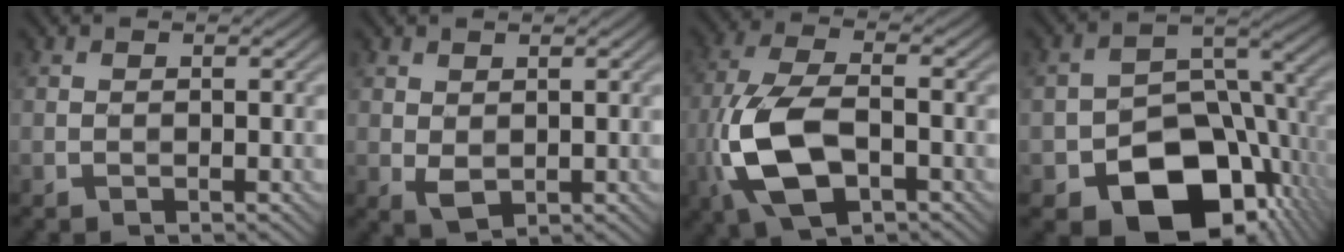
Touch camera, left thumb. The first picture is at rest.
{"total": 1.2, "force": [0.7, 0.7, 0.7], "torque": [-0.018, -0.001, 0.016]}
{"total": 11.0, "force": [-3.5, 5.0, 9.2], "torque": [-0.218, -0.008, -0.077]}
{"total": 14.9, "force": [-7.0, 9.5, 9.1], "torque": [-0.120, -0.030, -0.117]}